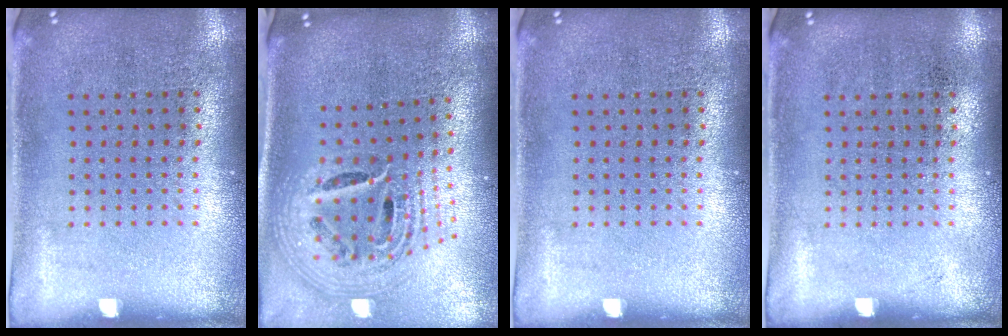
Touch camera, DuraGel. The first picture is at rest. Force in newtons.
{"total": 2.5, "press": 1.8, "slide": 1.8}
{"total": 0.0}
{"total": 0.0}